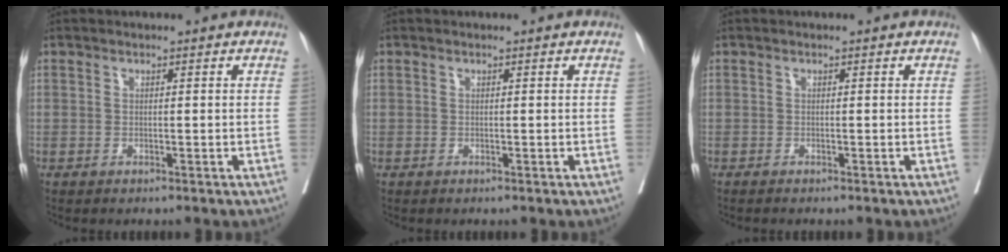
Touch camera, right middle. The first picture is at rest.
{"total": 0.0}
{"total": 0.9, "force": [-0.8, -0.1, 0.4], "torque": [-0.001, 0.000, -0.011]}